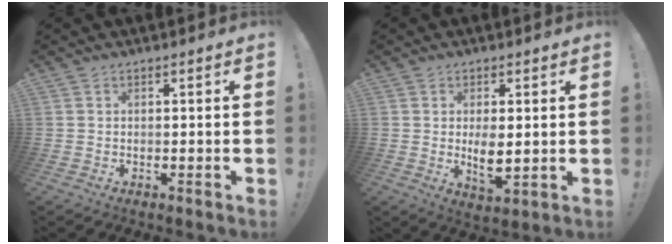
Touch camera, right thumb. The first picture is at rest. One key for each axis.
{"total": 6.1, "fx": 0.7, "fy": 2.7, "fz": 5.5, "tx": -0.081, "ty": -0.020, "tz": 0.010}